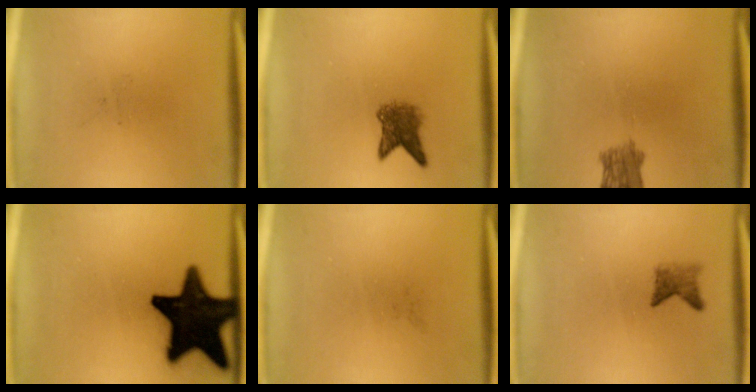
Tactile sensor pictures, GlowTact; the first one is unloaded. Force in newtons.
{"total": 4.2}
{"total": 3.5}
{"total": 19.7}
{"total": 0.0}
{"total": 2.0}